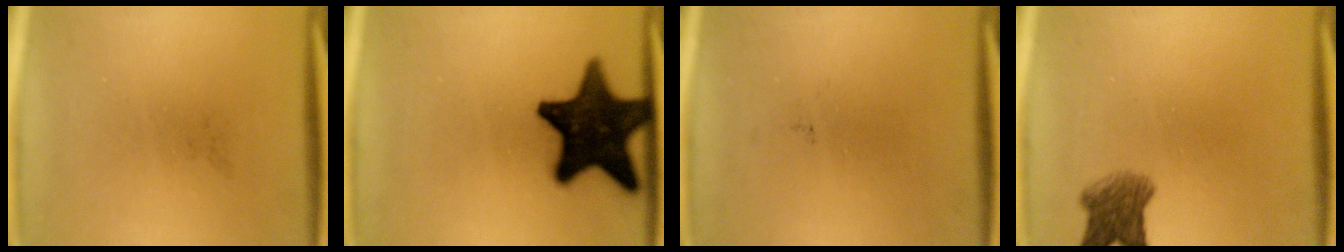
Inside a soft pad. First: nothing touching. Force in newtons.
{"total": 18.0}
{"total": 0.0}
{"total": 4.8}